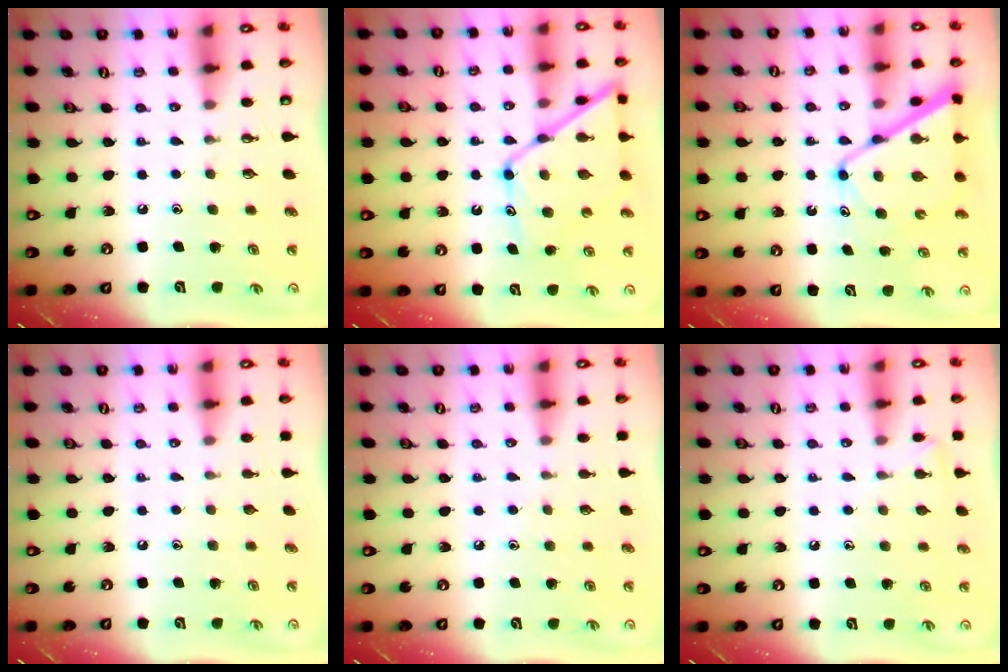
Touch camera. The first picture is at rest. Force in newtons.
{"total": 14.6, "press": 14.6, "slide": 1.0}
{"total": 12.4, "press": 12.3, "slide": 1.2}
{"total": 0.0}
{"total": 4.6, "press": 4.6, "slide": 0.5}
{"total": 5.5, "press": 5.4, "slide": 0.6}